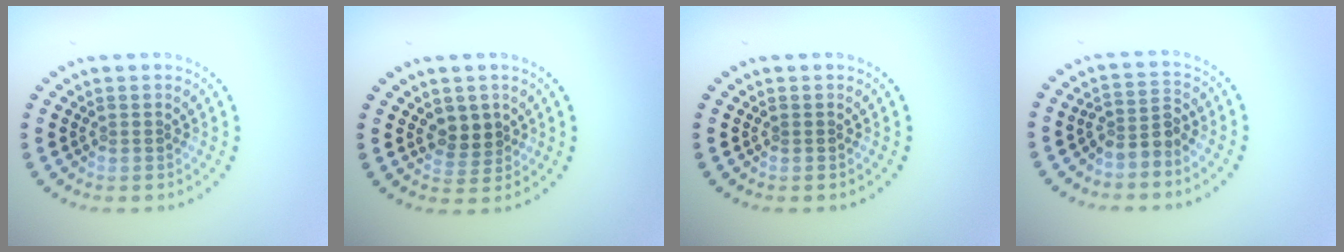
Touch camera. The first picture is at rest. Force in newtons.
{"total": 2.1, "press": 2.0, "slide": 0.7}
{"total": 0.0}
{"total": 2.4, "press": 1.8, "slide": 1.5}